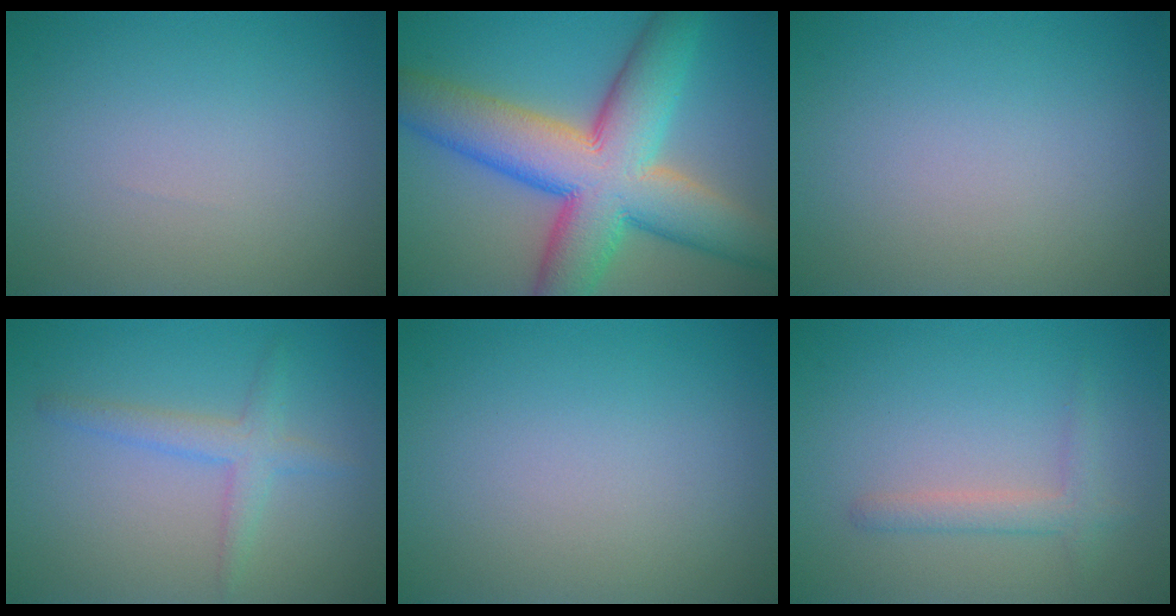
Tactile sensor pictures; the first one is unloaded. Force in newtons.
{"total": 13.2, "press": 13.2, "slide": 0.4}
{"total": 0.0}
{"total": 2.4, "press": 2.4, "slide": 0.2}
{"total": 0.0}
{"total": 1.8, "press": 1.8, "slide": 0.2}